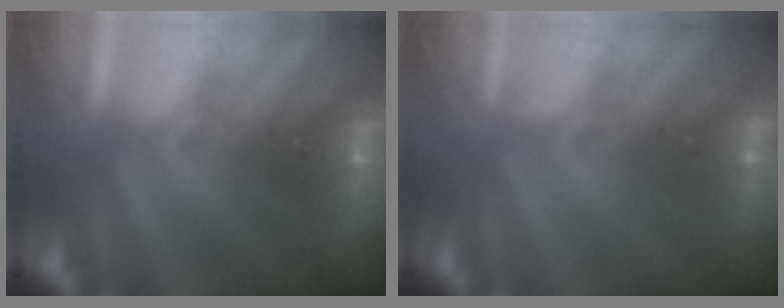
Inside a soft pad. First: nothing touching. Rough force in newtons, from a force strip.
{"total": 1.8}